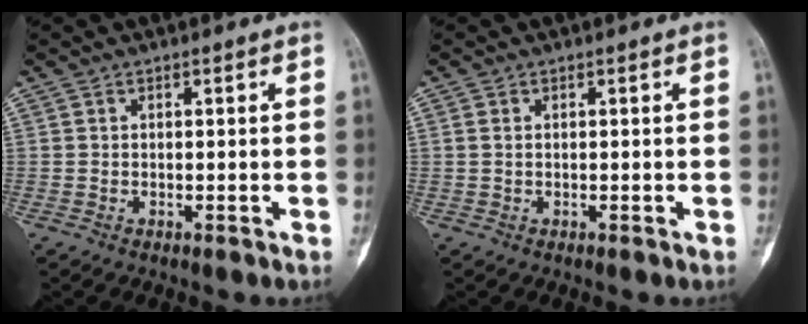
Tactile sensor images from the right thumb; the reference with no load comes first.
{"total": 0.7, "force": [0.2, 0.5, 0.5], "torque": [-0.014, 0.002, 0.005]}